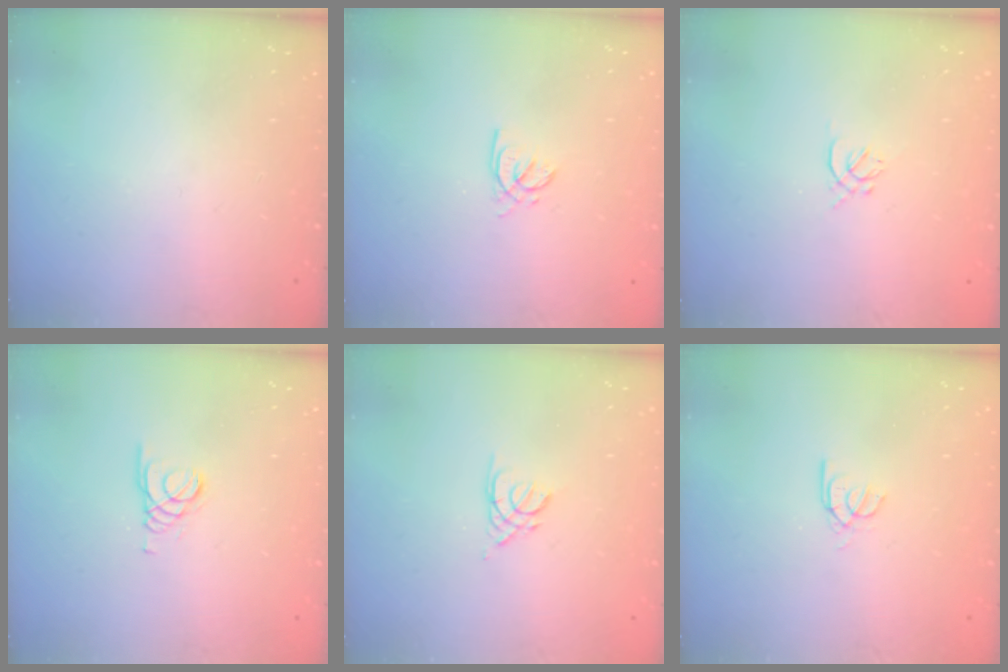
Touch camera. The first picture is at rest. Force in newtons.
{"total": 2.2, "press": 2.2, "slide": 0.2}
{"total": 1.0, "press": 0.9, "slide": 0.4}
{"total": 1.6, "press": 1.6, "slide": 0.0}
{"total": 2.2, "press": 2.2, "slide": 0.4}
{"total": 2.6, "press": 2.6, "slide": 0.2}